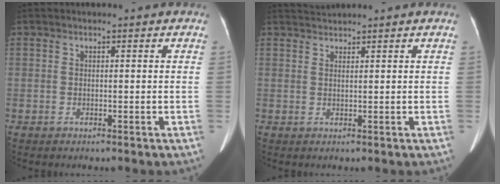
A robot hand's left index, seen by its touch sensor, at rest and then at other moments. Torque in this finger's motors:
{"motor_torque": [-0.04, -0.09, 0.00, 0.01]}